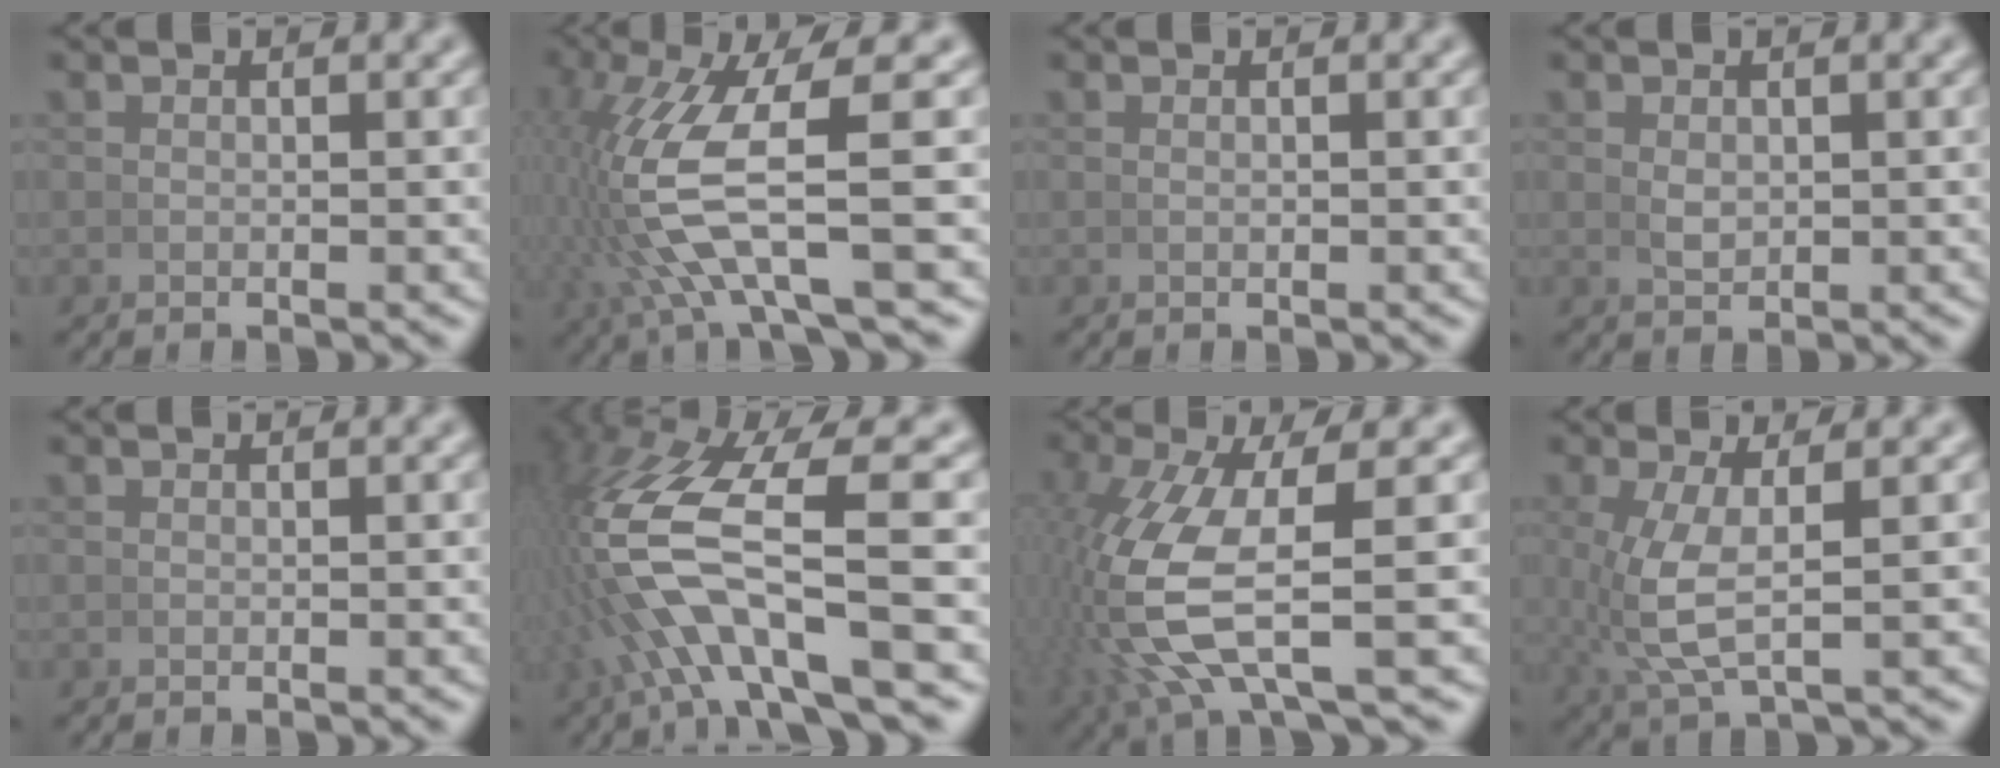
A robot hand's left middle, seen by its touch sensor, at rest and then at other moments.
{"total": 8.6, "force": [0.1, 3.1, 8.1], "torque": [-0.184, -0.011, 0.014]}
{"total": 0.0}
{"total": 1.2, "force": [0.3, 0.8, 0.9], "torque": [-0.019, -0.007, 0.015]}
{"total": 0.0}
{"total": 9.6, "force": [-0.2, 3.9, 8.7], "torque": [-0.209, -0.020, 0.010]}
{"total": 8.2, "force": [-0.8, 3.1, 7.5], "torque": [-0.185, -0.020, 0.007]}
{"total": 5.1, "force": [0.4, 2.0, 4.7], "torque": [-0.104, -0.006, 0.018]}